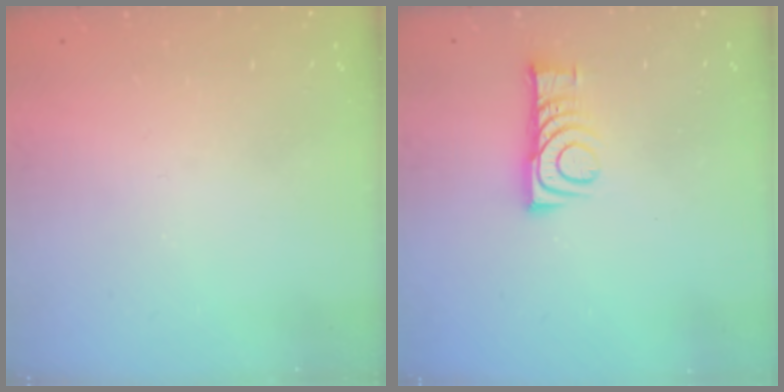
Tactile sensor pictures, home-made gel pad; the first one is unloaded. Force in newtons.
{"total": 8.8, "press": 8.8, "slide": 0.1}